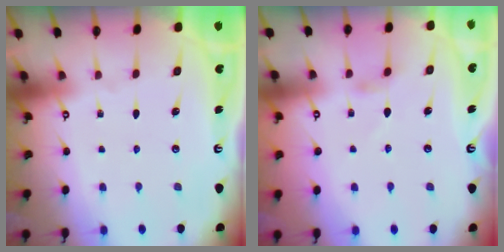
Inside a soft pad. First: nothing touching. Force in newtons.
{"total": 1.8, "press": 1.8, "slide": 0.4}